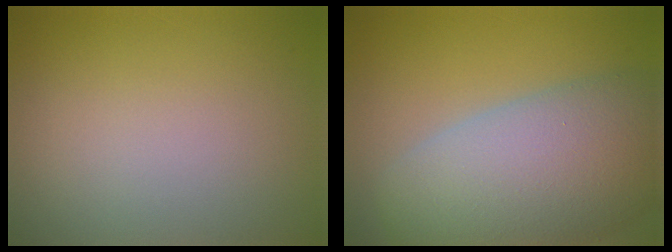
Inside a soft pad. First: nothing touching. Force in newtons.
{"total": 11.6, "press": 11.6, "slide": 0.7}